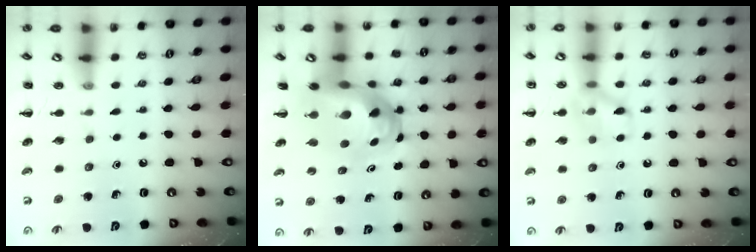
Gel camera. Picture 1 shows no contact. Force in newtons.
{"total": 7.8, "press": 7.4, "slide": 2.4}
{"total": 9.5, "press": 9.4, "slide": 0.7}